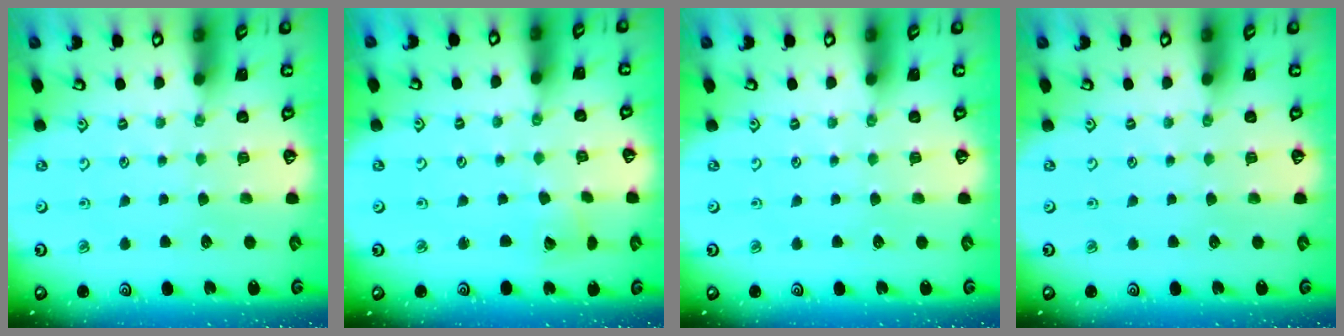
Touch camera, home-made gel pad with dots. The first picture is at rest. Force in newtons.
{"total": 3.0, "press": 2.9, "slide": 0.4}
{"total": 0.0}
{"total": 0.0}